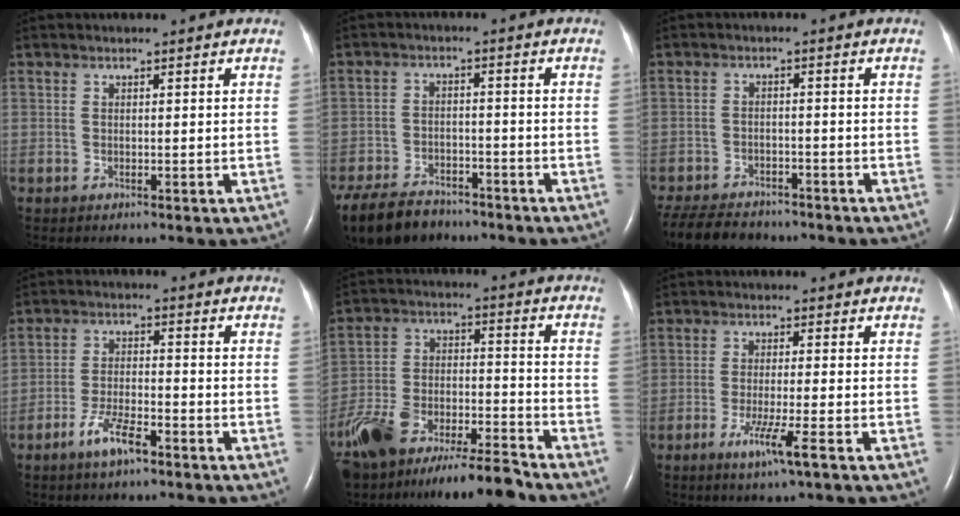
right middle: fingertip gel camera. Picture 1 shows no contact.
{"total": 12.8, "force": [-9.9, 6.3, 5.2], "torque": [-0.118, -0.014, -0.157]}
{"total": 11.7, "force": [-9.9, 4.4, 4.5], "torque": [-0.096, -0.013, -0.147]}
{"total": 5.8, "force": [-3.8, 1.3, 4.2], "torque": [-0.086, -0.002, -0.069]}
{"total": 16.3, "force": [-13.4, 3.7, 8.6], "torque": [-0.177, 0.003, -0.243]}
{"total": 5.1, "force": [-2.7, -0.5, 4.3], "torque": [-0.082, -0.014, -0.050]}